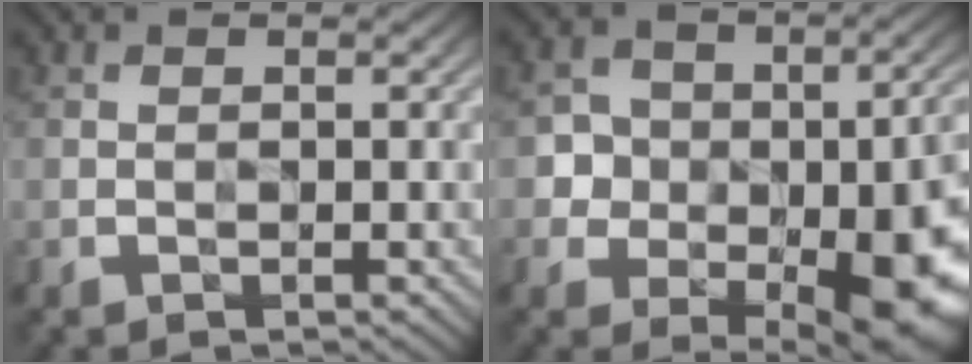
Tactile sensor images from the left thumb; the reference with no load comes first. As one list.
[{"total": 15.1, "force": [-4.5, 11.2, 9.0], "torque": [-0.121, -0.028, -0.075]}]